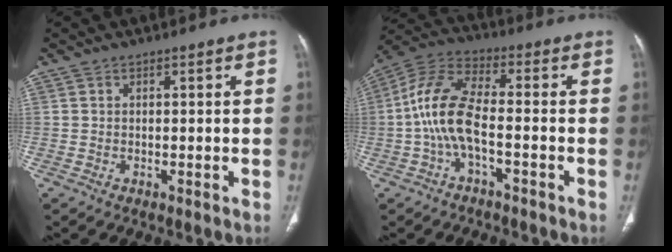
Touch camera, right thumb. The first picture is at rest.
{"total": 11.0, "force": [-2.3, 4.4, 9.8], "torque": [-0.217, 0.040, -0.050]}